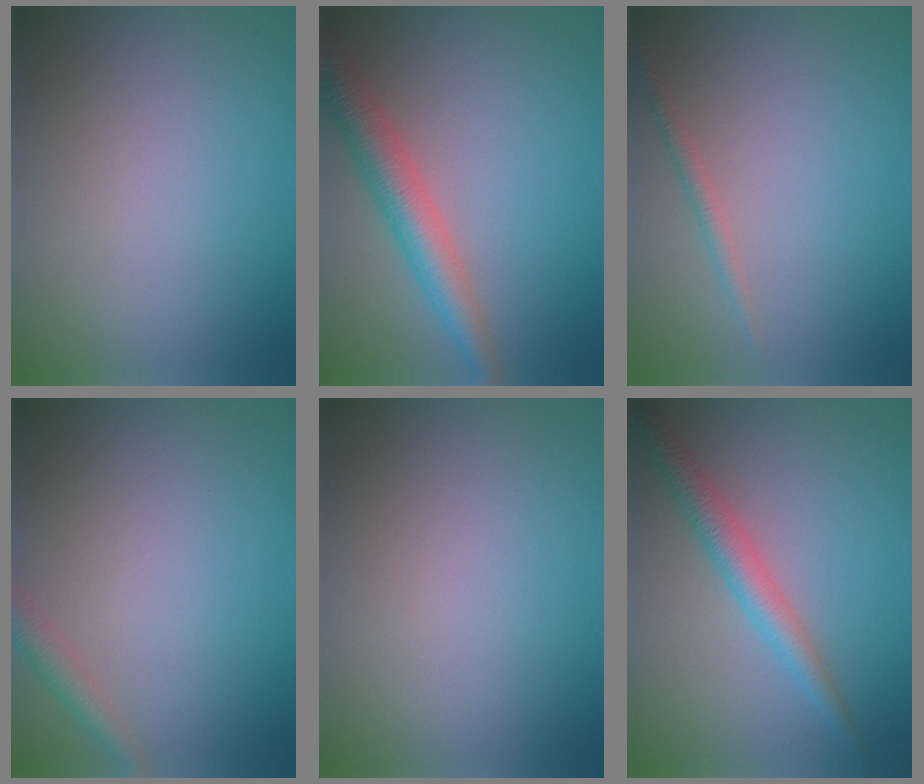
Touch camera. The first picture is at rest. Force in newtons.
{"total": 5.0, "press": 5.0, "slide": 0.2}
{"total": 1.2, "press": 1.1, "slide": 0.1}
{"total": 1.9, "press": 1.9, "slide": 0.1}
{"total": 0.0}
{"total": 3.2, "press": 3.2, "slide": 0.0}